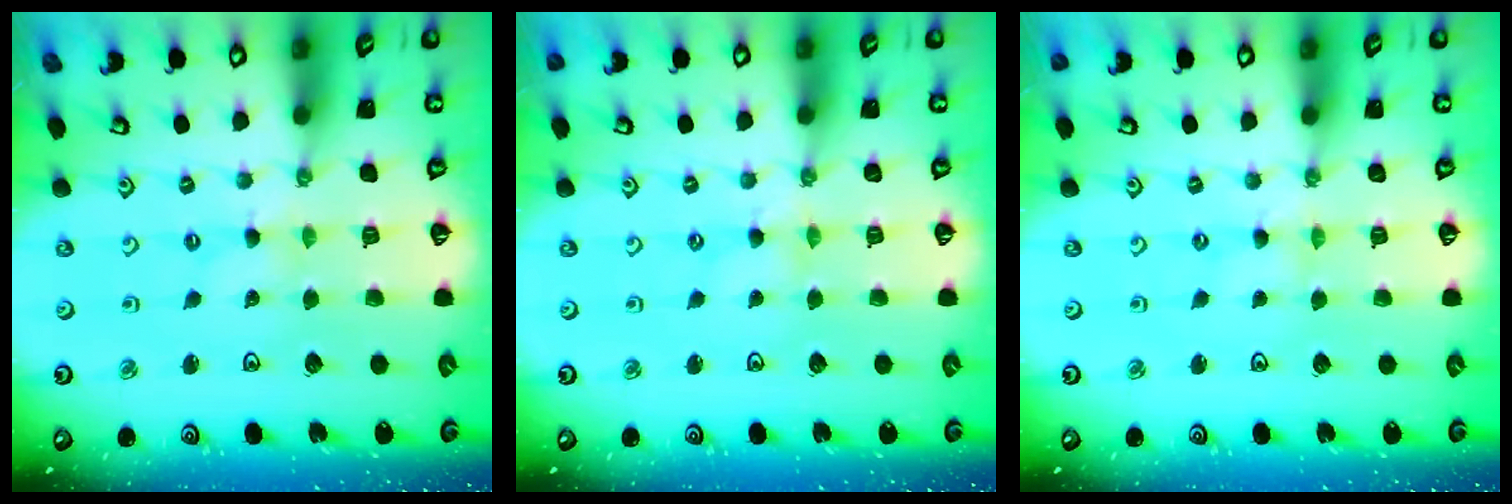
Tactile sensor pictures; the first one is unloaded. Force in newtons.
{"total": 0.8, "press": 0.8, "slide": 0.2}
{"total": 0.0}